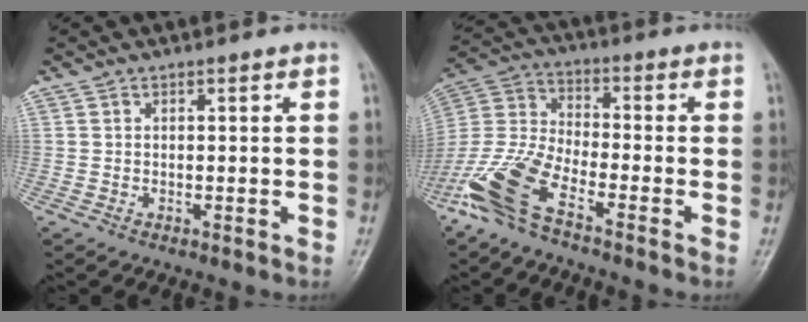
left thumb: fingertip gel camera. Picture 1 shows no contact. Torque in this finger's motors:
{"motor_torque": [0.27, 4.31, 0.61, -0.04, 0.34]}